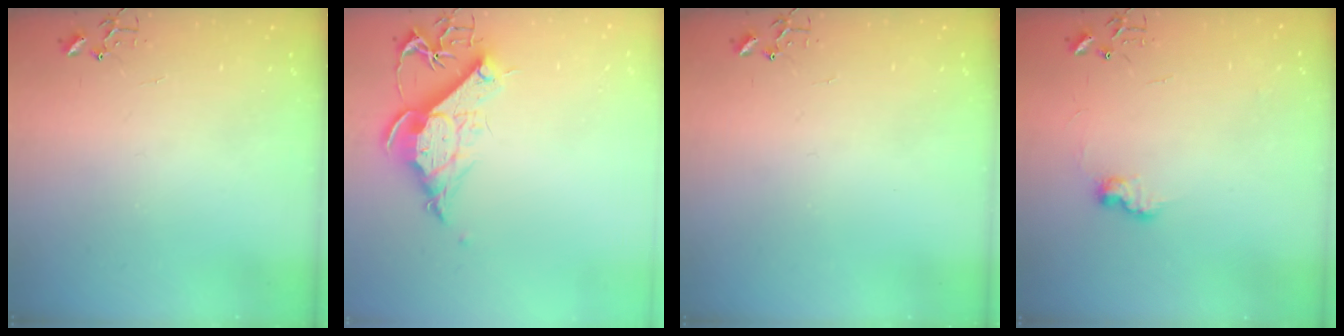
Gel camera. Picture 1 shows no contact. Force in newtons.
{"total": 13.2, "press": 13.1, "slide": 1.6}
{"total": 0.0}
{"total": 7.6, "press": 7.5, "slide": 0.4}